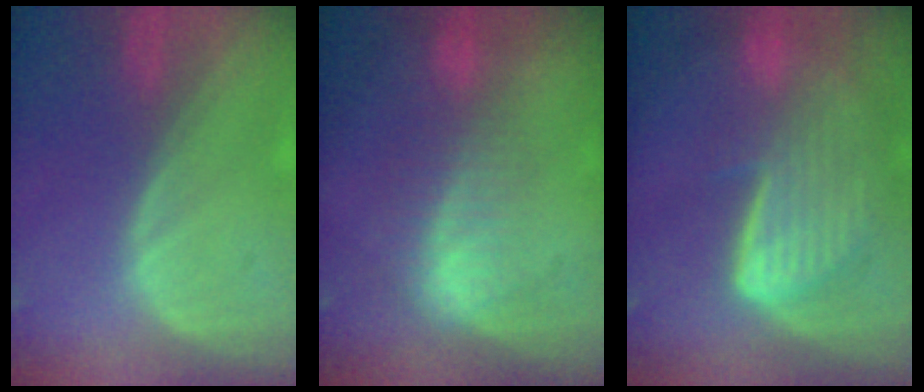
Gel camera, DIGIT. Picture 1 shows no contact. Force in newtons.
{"total": 7.2, "press": 6.2, "slide": 3.8}
{"total": 8.2, "press": 7.5, "slide": 3.4}